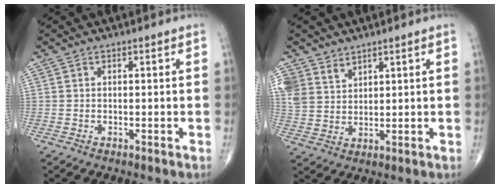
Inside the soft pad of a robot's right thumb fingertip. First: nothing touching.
{"total": 6.5, "force": [4.6, 4.3, 1.5], "torque": [-0.017, -0.022, 0.102]}